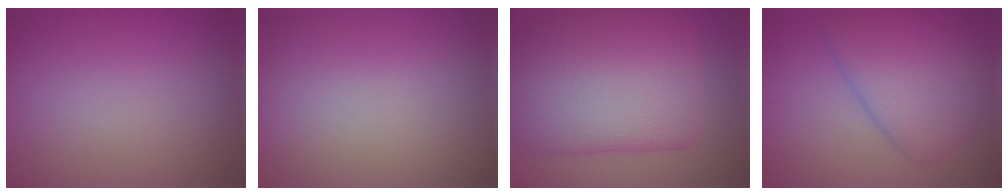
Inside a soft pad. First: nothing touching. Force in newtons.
{"total": 0.0}
{"total": 10.8, "press": 10.8, "slide": 0.6}
{"total": 6.1, "press": 6.1, "slide": 0.4}